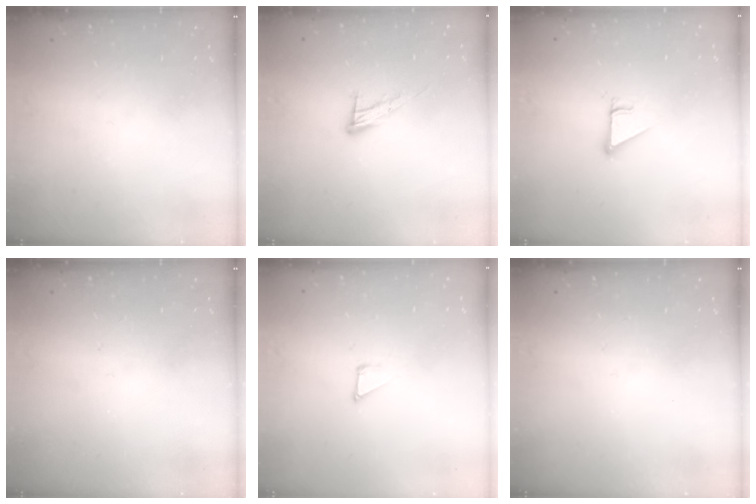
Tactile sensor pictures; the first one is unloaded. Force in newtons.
{"total": 8.8, "press": 8.7, "slide": 0.2}
{"total": 2.7, "press": 2.7, "slide": 0.3}
{"total": 0.0}
{"total": 1.2, "press": 1.2, "slide": 0.0}
{"total": 0.0}